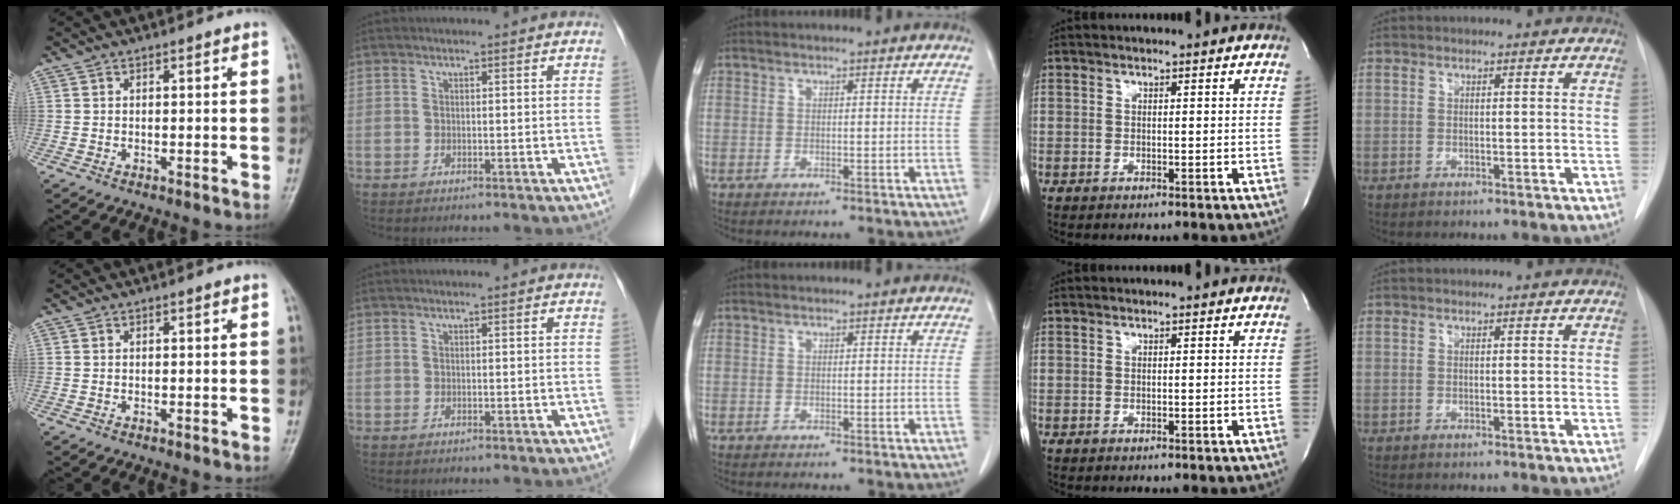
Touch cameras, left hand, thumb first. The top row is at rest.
{}